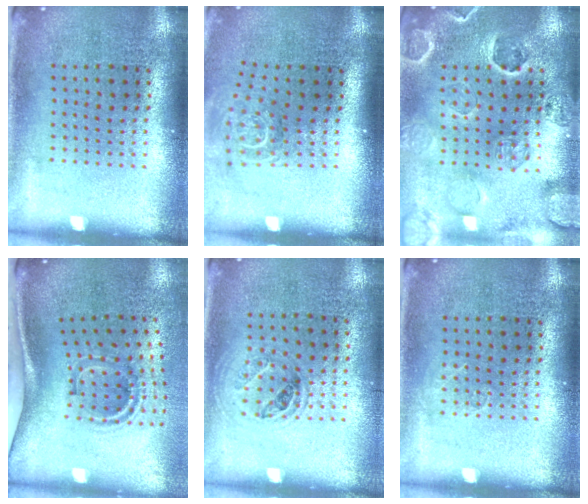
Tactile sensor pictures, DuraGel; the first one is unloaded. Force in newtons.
{"total": 1.7, "press": 1.2, "slide": 1.2}
{"total": 2.7, "press": 2.6, "slide": 0.8}
{"total": 1.9, "press": 1.2, "slide": 1.5}
{"total": 0.9, "press": 0.8, "slide": 0.4}
{"total": 0.6, "press": 0.5, "slide": 0.2}